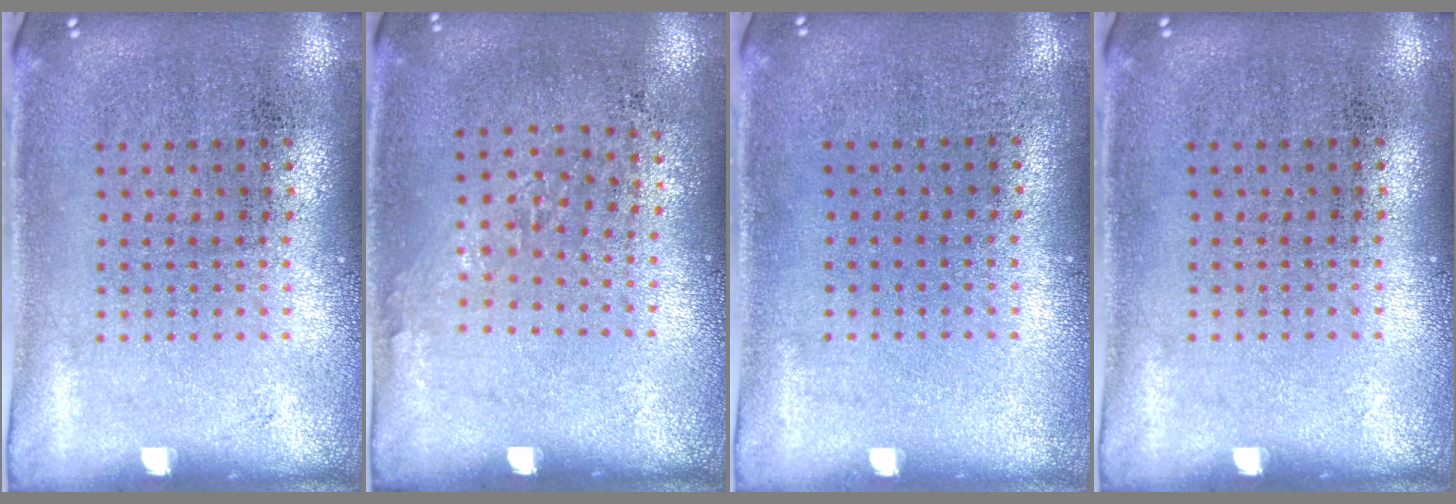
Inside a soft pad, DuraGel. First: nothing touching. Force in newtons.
{"total": 0.9, "press": 0.7, "slide": 0.7}
{"total": 0.0}
{"total": 0.0}